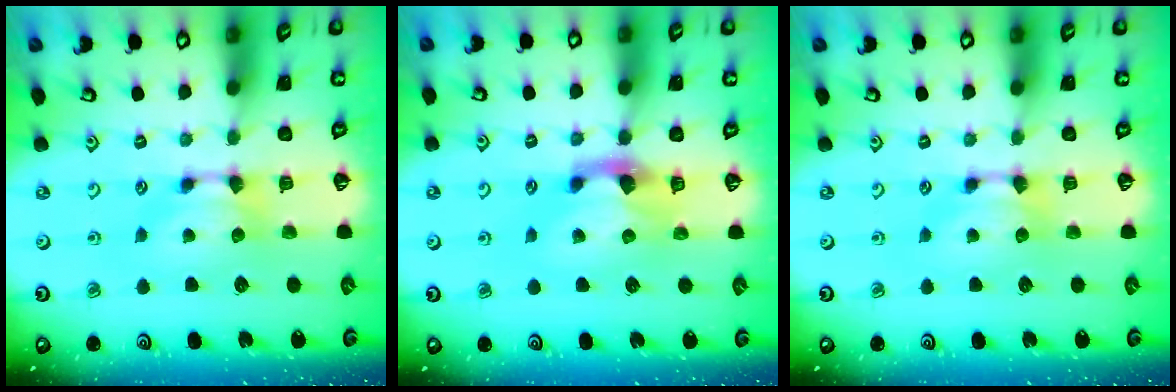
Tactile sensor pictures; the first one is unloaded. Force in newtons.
{"total": 2.3, "press": 2.1, "slide": 0.8}
{"total": 0.0}